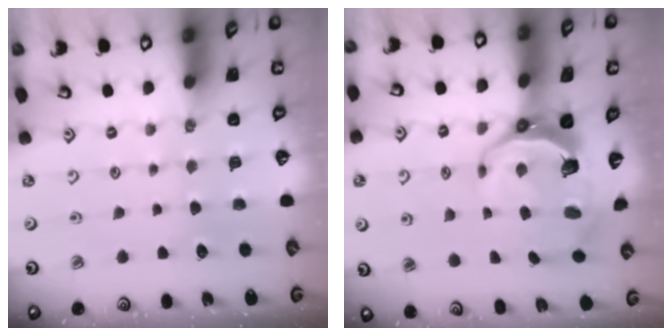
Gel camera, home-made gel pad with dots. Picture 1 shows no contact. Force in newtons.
{"total": 10.7, "press": 9.4, "slide": 5.1}